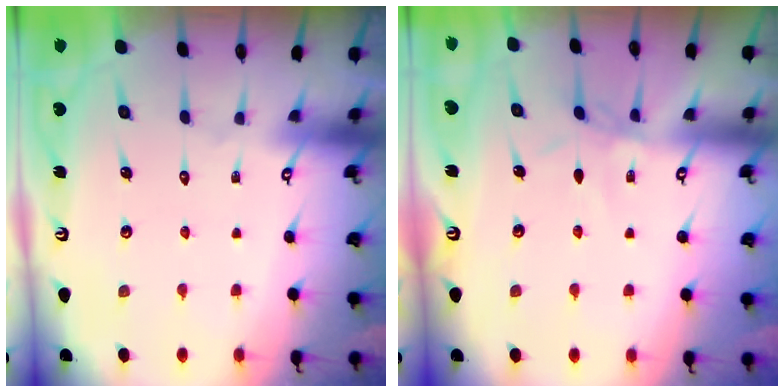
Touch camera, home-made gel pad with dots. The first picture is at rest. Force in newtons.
{"total": 3.8, "press": 3.7, "slide": 0.5}